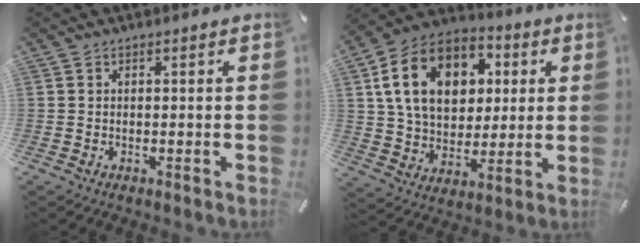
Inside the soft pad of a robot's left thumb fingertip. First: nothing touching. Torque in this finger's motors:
{"motor_torque": [2.50, 2.50, 2.15, -0.62, 0.54]}